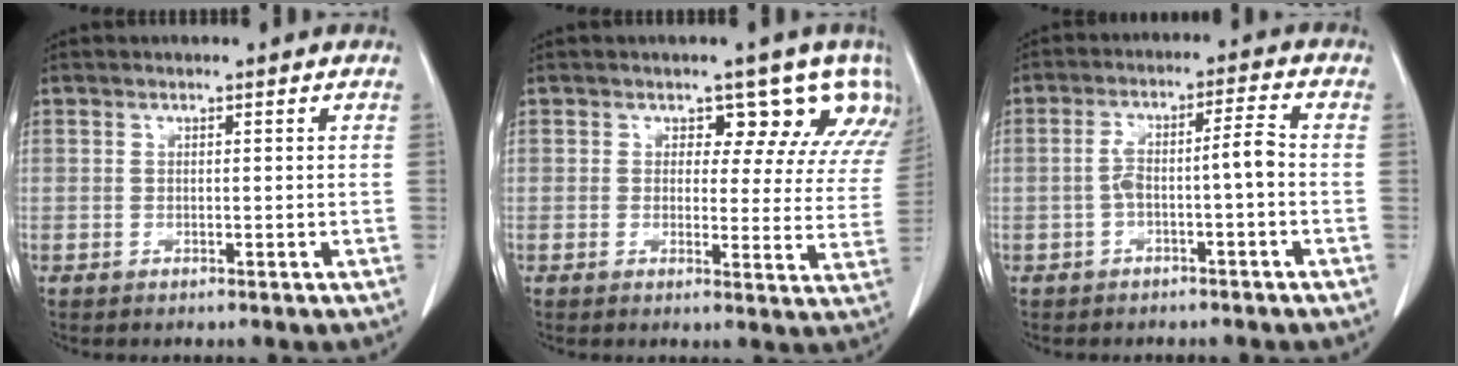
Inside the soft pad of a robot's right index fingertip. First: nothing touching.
{"total": 10.7, "force": [8.0, 5.7, 4.1], "torque": [-0.012, -0.008, 0.054]}
{"total": 5.4, "force": [-1.4, 0.5, 5.2], "torque": [-0.099, 0.029, -0.019]}